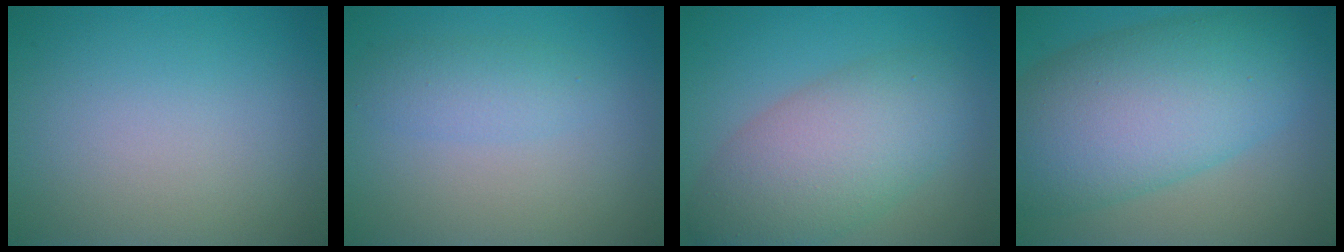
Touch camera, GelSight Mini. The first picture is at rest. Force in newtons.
{"total": 2.1, "press": 2.0, "slide": 0.2}
{"total": 7.4, "press": 7.4, "slide": 0.3}
{"total": 11.5, "press": 11.4, "slide": 0.1}